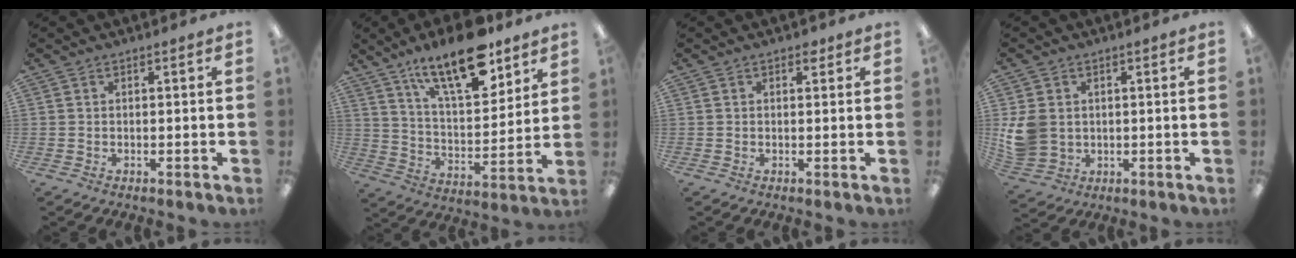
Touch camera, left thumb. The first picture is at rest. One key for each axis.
{"total": 18.2, "fx": 12.7, "fy": 6.5, "fz": 11.3, "tx": -0.179, "ty": -0.070, "tz": 0.210}
{"total": 1.2, "fx": 0.8, "fy": 0.6, "fz": 0.6, "tx": 0.004, "ty": -0.004, "tz": 0.010}
{"total": 8.0, "fx": 1.1, "fy": 6.8, "fz": 4.0, "tx": -0.099, "ty": 0.010, "tz": 0.026}